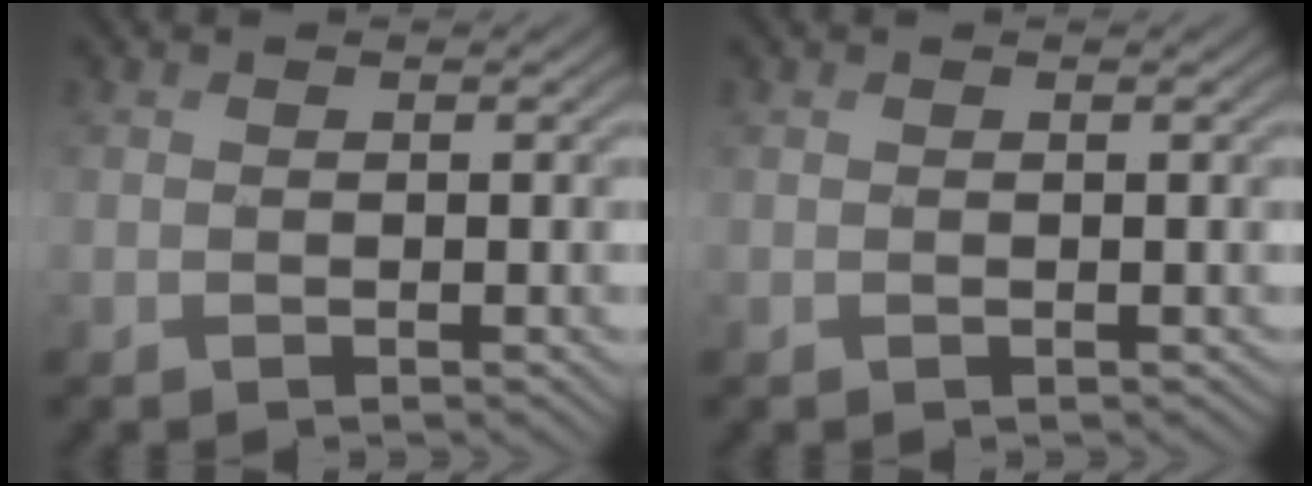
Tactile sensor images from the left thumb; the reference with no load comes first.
{"total": 0.0}